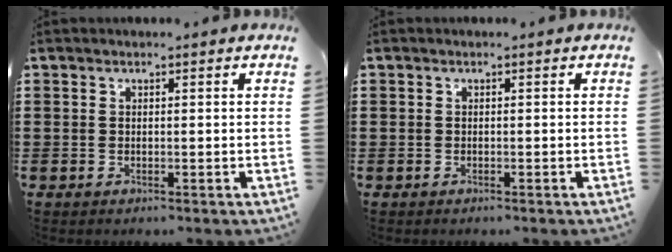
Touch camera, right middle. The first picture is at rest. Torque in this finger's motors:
{"motor_torque": [-1.25, 0.88, -0.24, -0.07]}